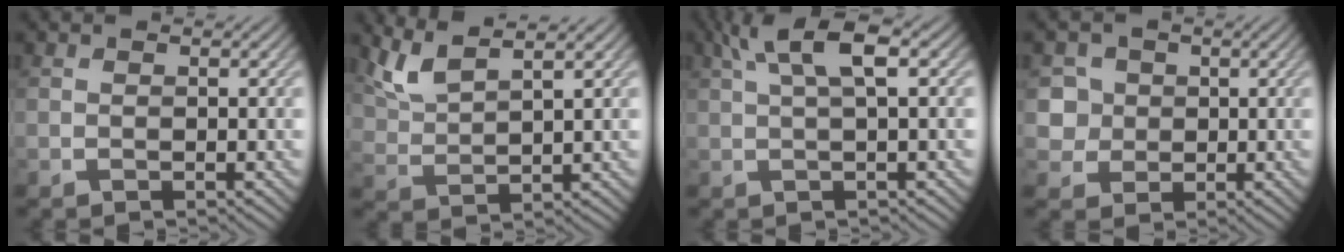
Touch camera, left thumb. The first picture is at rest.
{"total": 5.0, "force": [4.0, 1.1, 2.9], "torque": [-0.075, 0.007, 0.086]}
{"total": 5.5, "force": [2.1, 1.1, 5.0], "torque": [-0.087, 0.020, 0.037]}
{"total": 4.3, "force": [0.7, 4.1, 1.0], "torque": [-0.035, -0.001, 0.013]}